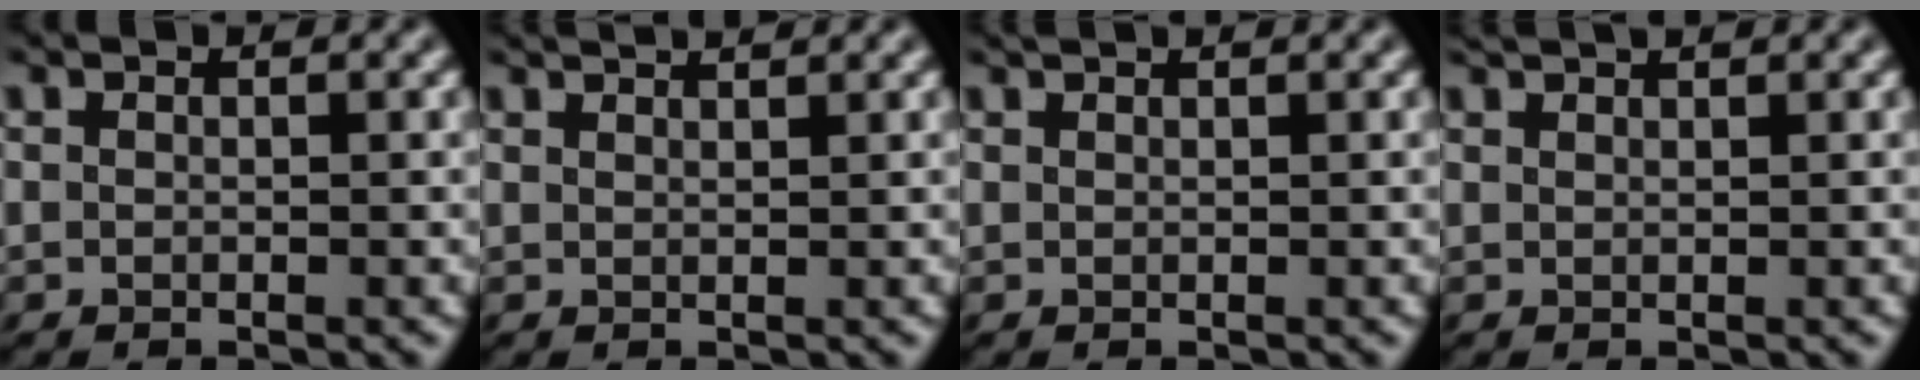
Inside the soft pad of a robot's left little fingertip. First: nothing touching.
{"total": 2.3, "force": [2.2, -0.2, 0.7], "torque": [-0.018, 0.020, 0.029]}
{"total": 1.2, "force": [1.1, -0.2, 0.2], "torque": [-0.008, 0.009, 0.026]}
{"total": 2.0, "force": [1.9, 0.0, 0.7], "torque": [-0.020, 0.014, 0.038]}